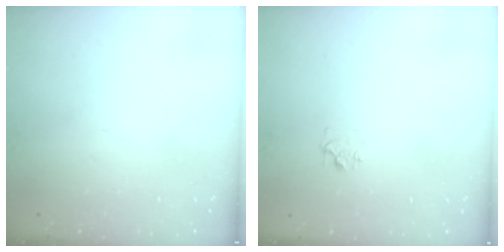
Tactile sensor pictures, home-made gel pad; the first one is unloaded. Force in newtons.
{"total": 4.4, "press": 4.4, "slide": 0.5}